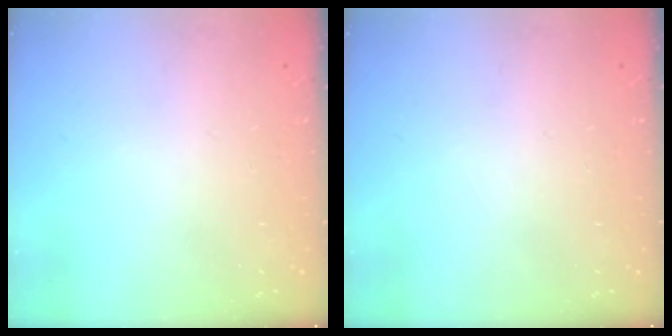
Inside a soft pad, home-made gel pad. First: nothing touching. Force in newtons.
{"total": 0.0}